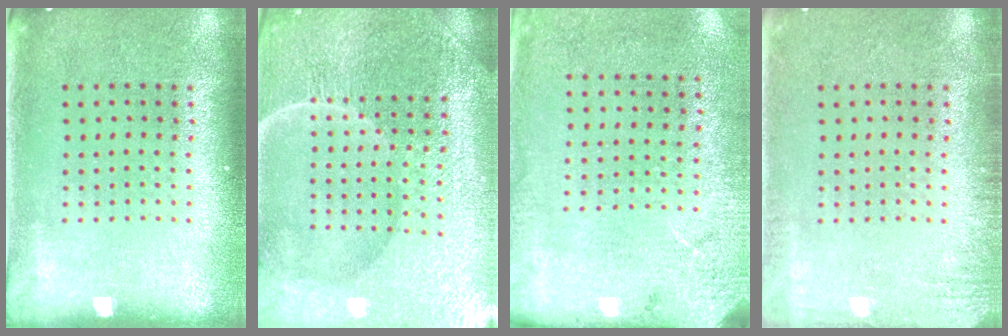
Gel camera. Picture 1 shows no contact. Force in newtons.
{"total": 5.7, "press": 5.3, "slide": 2.2}
{"total": 2.6, "press": 2.1, "slide": 1.5}
{"total": 1.6, "press": 1.5, "slide": 0.3}